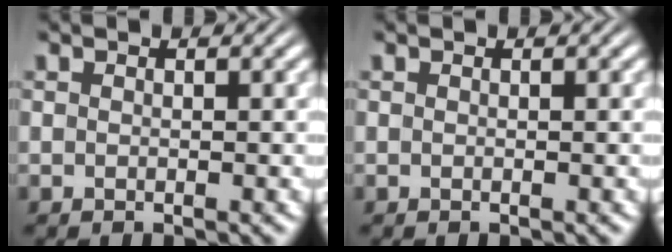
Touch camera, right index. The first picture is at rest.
{"total": 0.0}